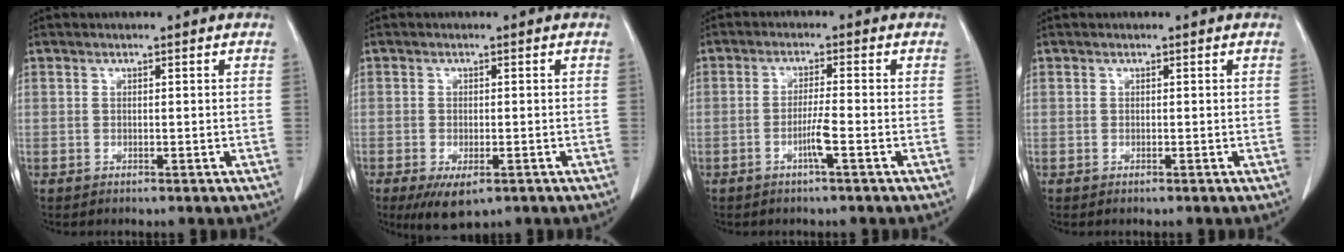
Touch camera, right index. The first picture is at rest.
{"total": 5.5, "force": [-3.1, 2.2, 3.9], "torque": [-0.063, -0.012, -0.045]}
{"total": 3.3, "force": [-1.4, -0.4, 3.0], "torque": [-0.055, -0.002, -0.028]}
{"total": 0.0}